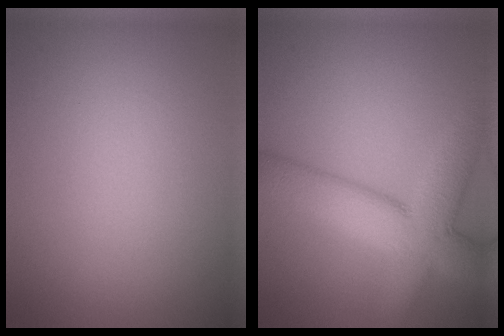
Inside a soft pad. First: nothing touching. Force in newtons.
{"total": 8.4, "press": 8.4, "slide": 0.6}